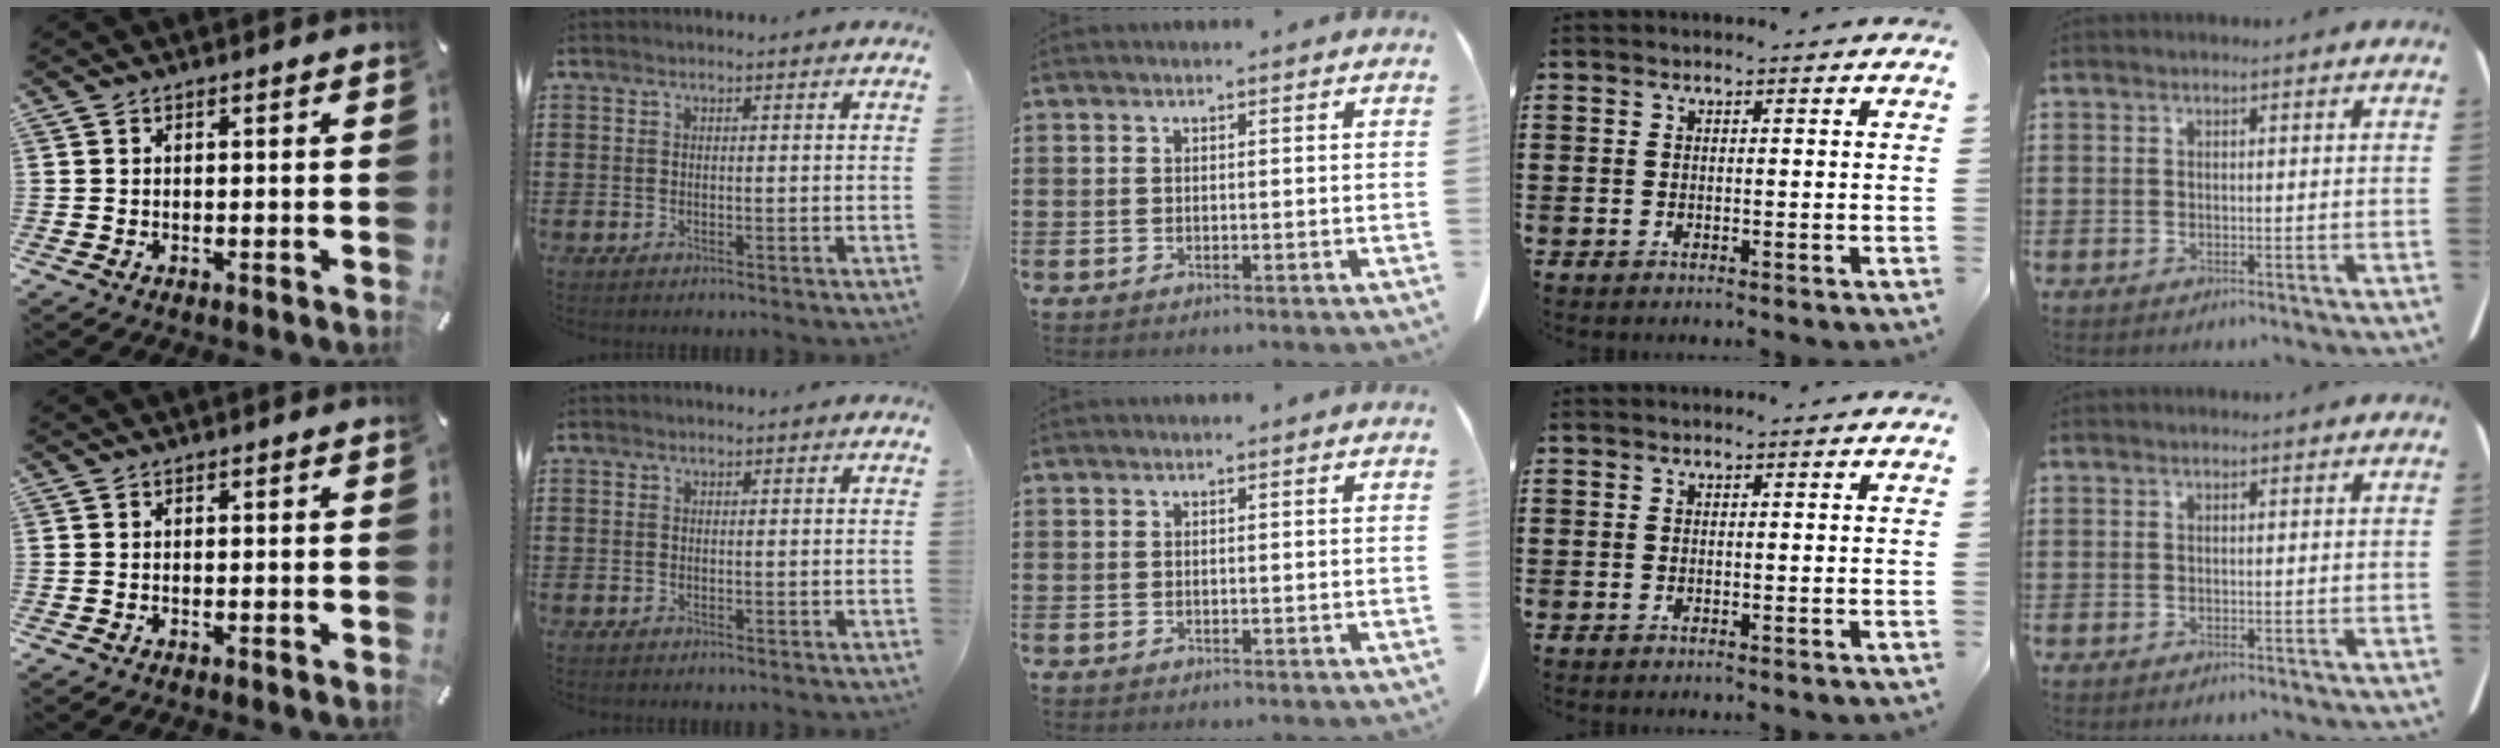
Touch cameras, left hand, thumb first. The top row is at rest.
{}